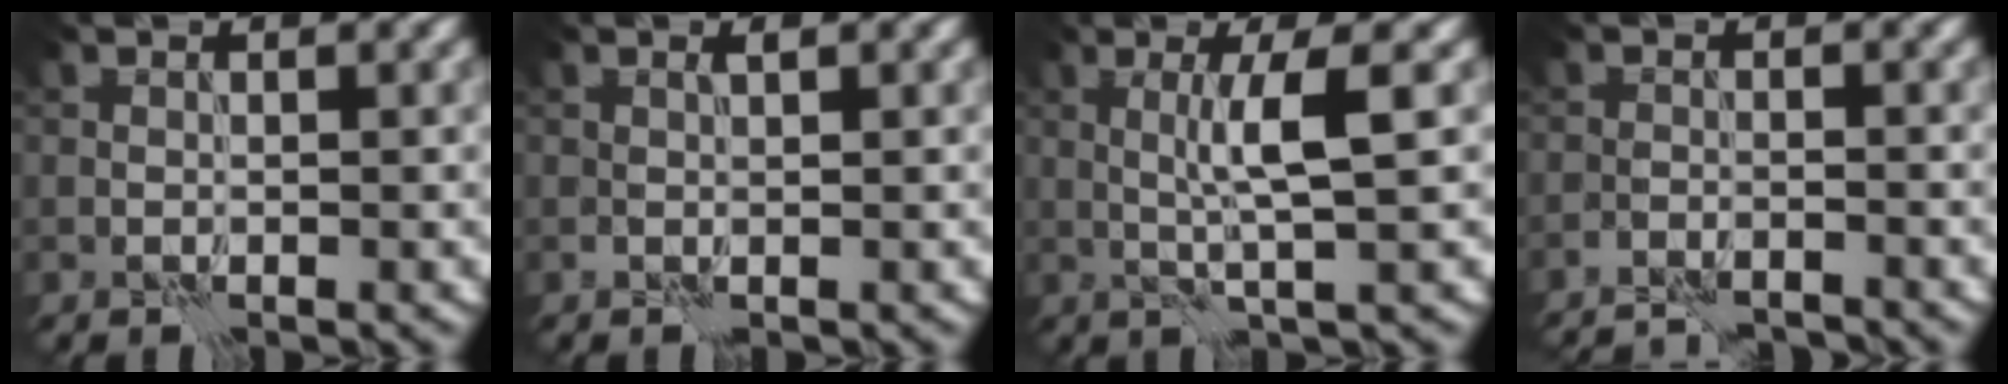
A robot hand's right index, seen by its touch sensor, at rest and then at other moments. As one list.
[{"total": 0.7, "force": [0.6, -0.1, 0.4], "torque": [-0.007, 0.000, 0.009]}, {"total": 3.9, "force": [0.4, 0.2, 3.9], "torque": [-0.071, 0.005, 0.010]}, {"total": 4.2, "force": [-4.1, 0.4, 0.6], "torque": [-0.007, 0.001, -0.060]}]